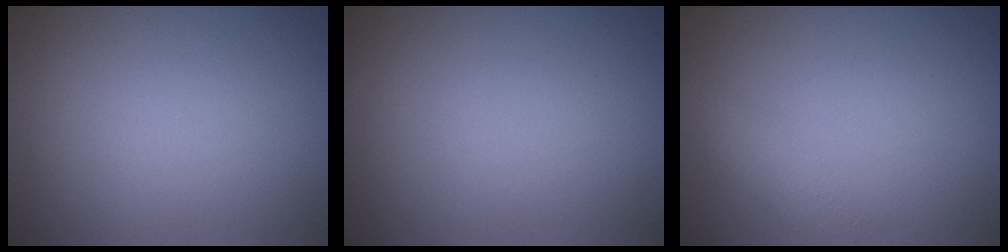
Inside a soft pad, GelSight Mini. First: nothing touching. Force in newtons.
{"total": 0.0}
{"total": 2.5, "press": 2.5, "slide": 0.1}